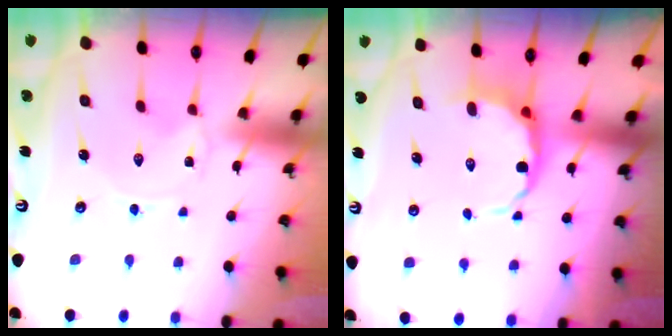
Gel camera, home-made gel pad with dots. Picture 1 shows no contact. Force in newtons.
{"total": 6.3, "press": 6.0, "slide": 1.8}